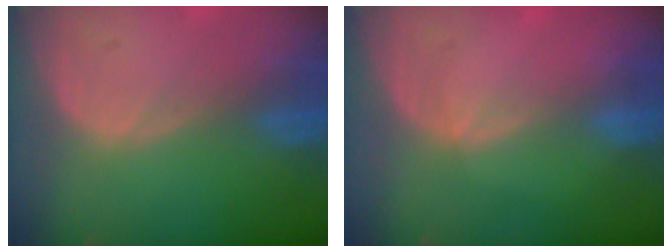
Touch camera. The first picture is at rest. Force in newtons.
{"total": 1.2, "press": 0.7, "slide": 0.9}